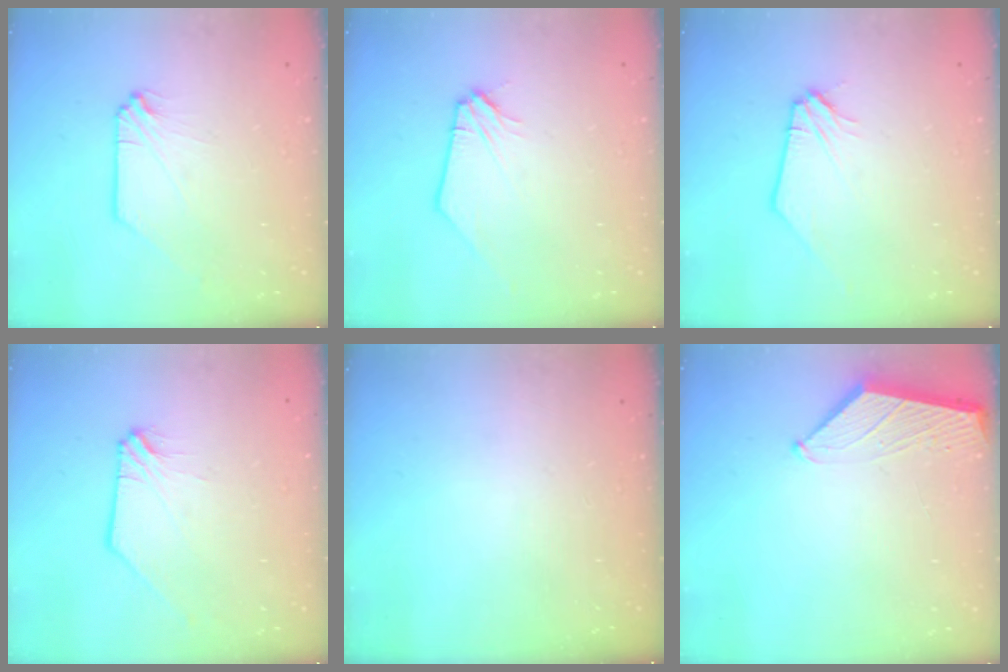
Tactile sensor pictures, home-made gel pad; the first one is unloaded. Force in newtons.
{"total": 1.2, "press": 1.2, "slide": 0.1}
{"total": 1.2, "press": 1.2, "slide": 0.1}
{"total": 1.0, "press": 1.0, "slide": 0.2}
{"total": 0.0}
{"total": 1.5, "press": 1.4, "slide": 0.2}